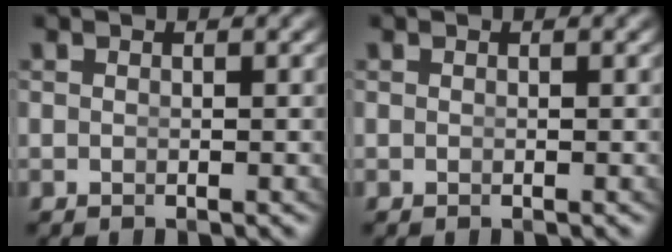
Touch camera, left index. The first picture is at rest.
{"total": 0.0}